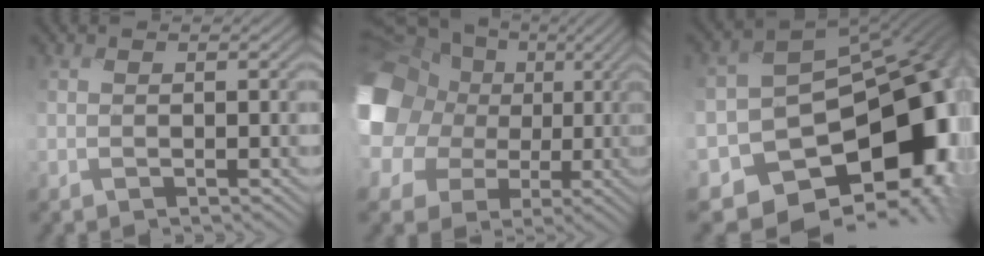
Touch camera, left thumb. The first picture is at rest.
{"total": 18.2, "force": [2.1, 14.7, 10.5], "torque": [-0.275, -0.005, 0.040]}
{"total": 16.5, "force": [-7.8, 11.9, 8.4], "torque": [-0.123, -0.029, -0.096]}